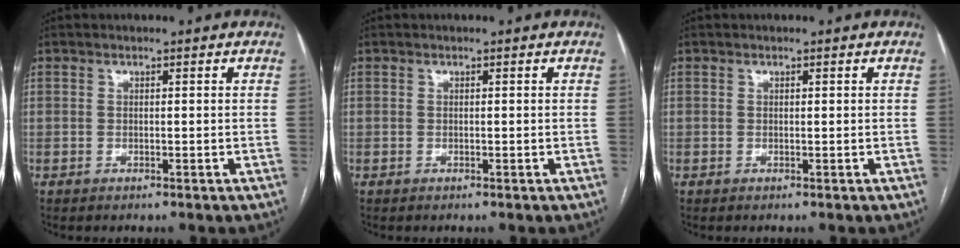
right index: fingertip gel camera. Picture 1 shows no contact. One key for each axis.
{"total": 0.0}
{"total": 0.0}